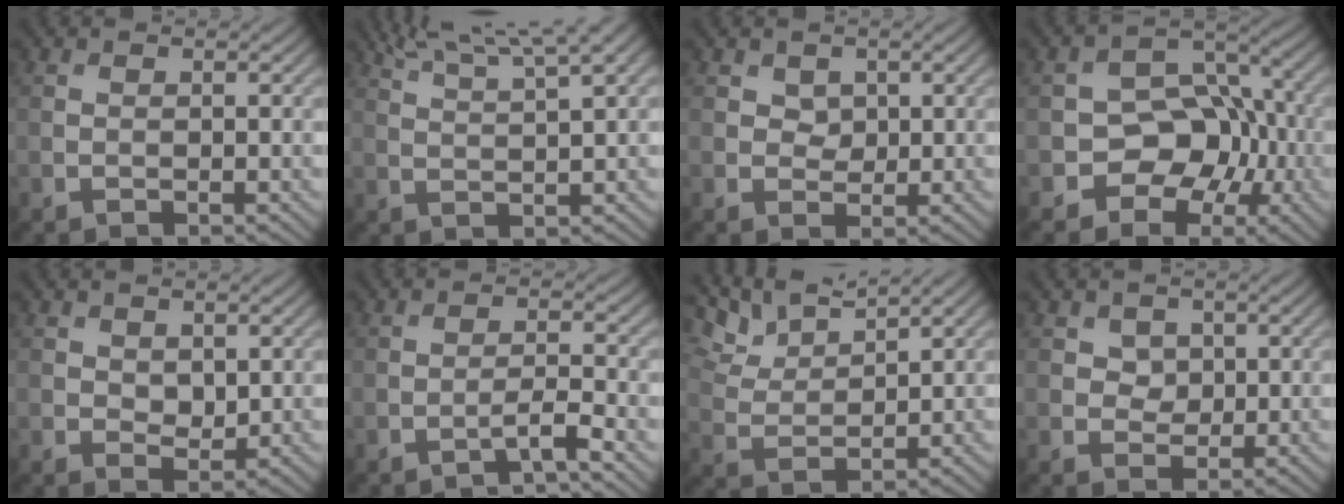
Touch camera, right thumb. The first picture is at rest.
{"total": 8.8, "force": [6.4, 1.2, 5.9], "torque": [-0.109, 0.023, 0.095]}
{"total": 2.0, "force": [0.9, 1.6, 0.9], "torque": [-0.022, -0.005, 0.008]}
{"total": 8.0, "force": [-2.7, 6.1, 4.4], "torque": [-0.055, 0.003, -0.057]}
{"total": 2.2, "force": [0.9, 1.6, 1.3], "torque": [-0.030, -0.006, 0.019]}
{"total": 2.4, "force": [-1.7, 0.1, 1.8], "torque": [-0.033, 0.010, -0.039]}
{"total": 6.9, "force": [5.6, 1.8, 3.6], "torque": [-0.089, 0.009, 0.107]}
{"total": 2.6, "force": [0.9, 2.2, 1.2], "torque": [-0.029, -0.009, 0.010]}